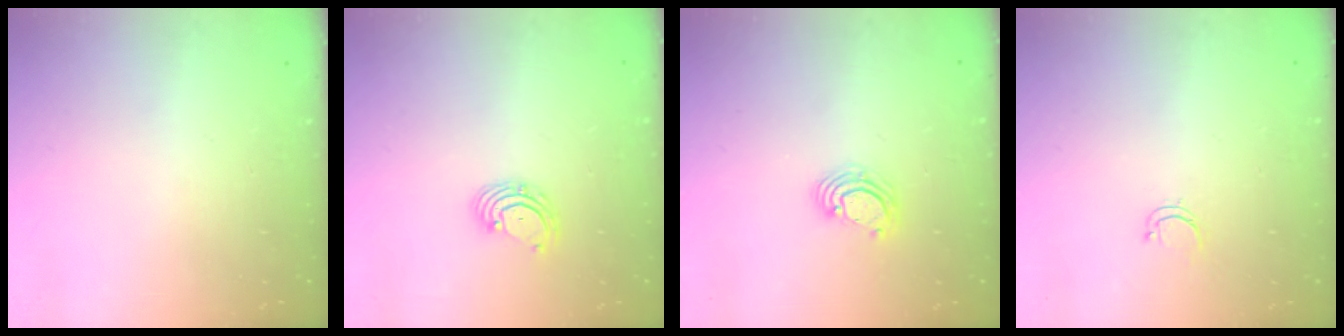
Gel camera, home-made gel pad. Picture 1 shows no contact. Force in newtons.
{"total": 3.3, "press": 3.2, "slide": 0.5}
{"total": 3.5, "press": 3.5, "slide": 0.3}
{"total": 3.5, "press": 3.5, "slide": 0.5}